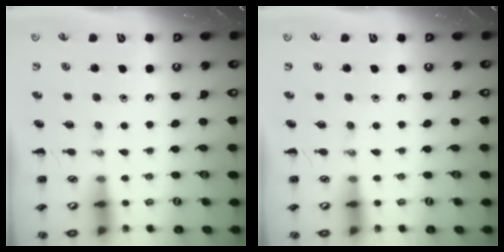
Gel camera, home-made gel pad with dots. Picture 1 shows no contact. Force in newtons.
{"total": 0.0}